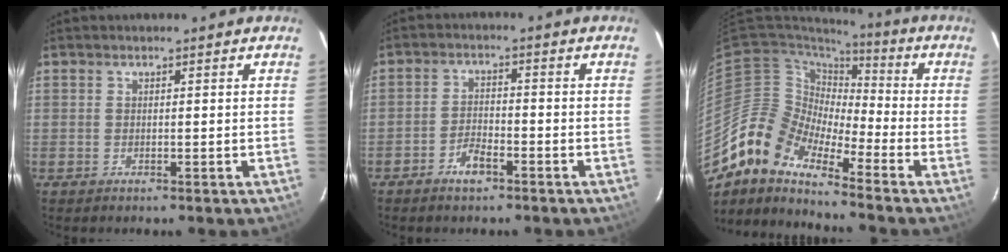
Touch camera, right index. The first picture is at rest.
{"total": 3.9, "force": [-2.9, 1.5, 2.2], "torque": [-0.054, 0.004, -0.053]}
{"total": 11.8, "force": [-9.5, 4.2, 5.7], "torque": [-0.083, -0.002, -0.200]}